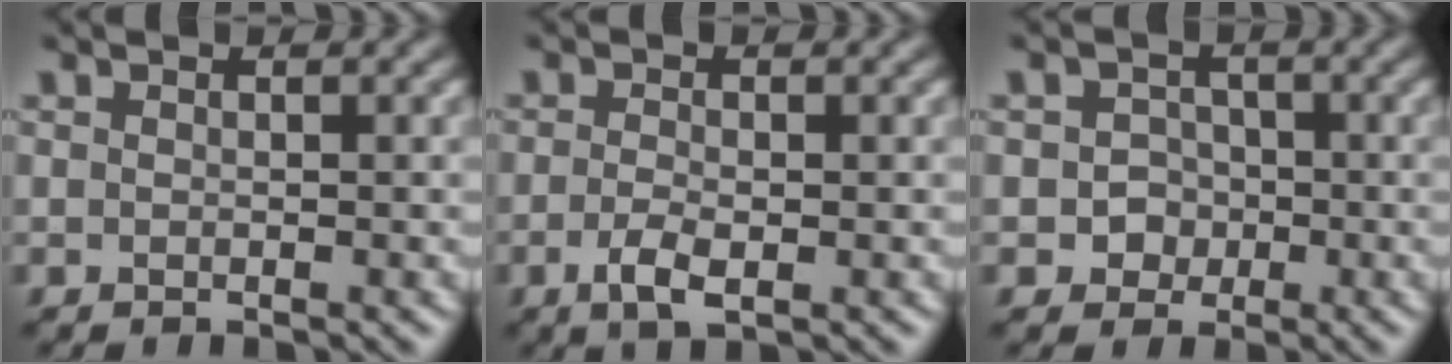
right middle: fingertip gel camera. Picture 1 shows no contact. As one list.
[{"total": 2.3, "force": [-0.8, 0.9, 1.9], "torque": [-0.046, -0.006, -0.017]}, {"total": 2.2, "force": [-0.4, 2.1, 0.5], "torque": [0.007, 0.002, -0.014]}]